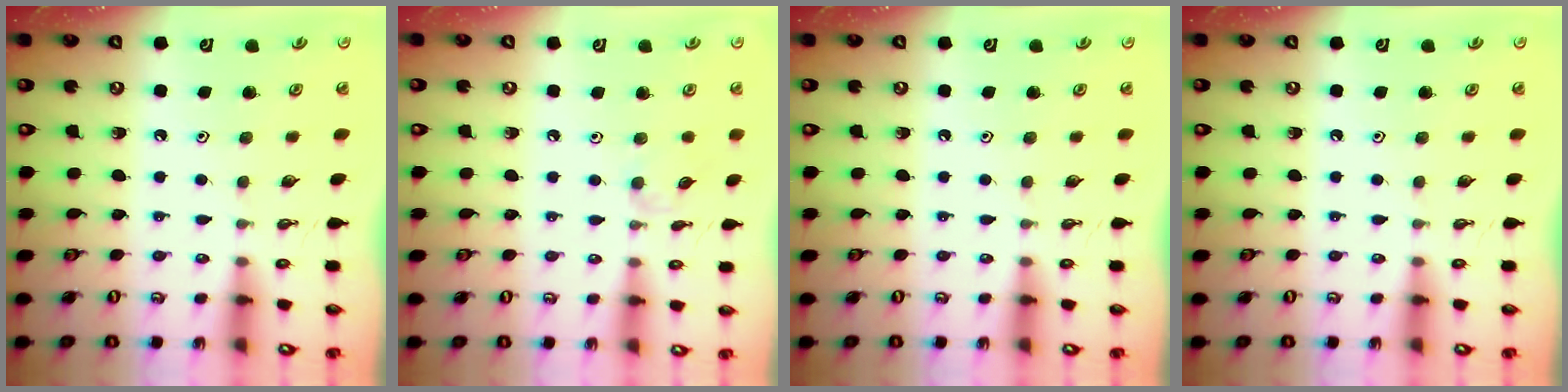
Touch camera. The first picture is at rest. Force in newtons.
{"total": 4.1, "press": 4.0, "slide": 0.6}
{"total": 0.0}
{"total": 0.0}